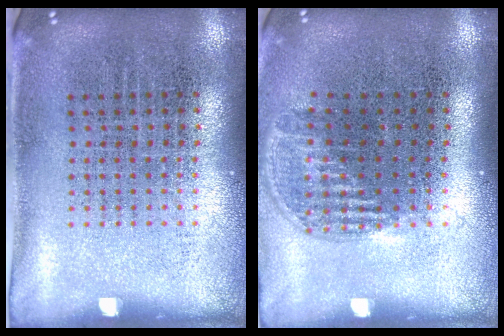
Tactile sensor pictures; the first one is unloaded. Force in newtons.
{"total": 1.0, "press": 0.8, "slide": 0.6}